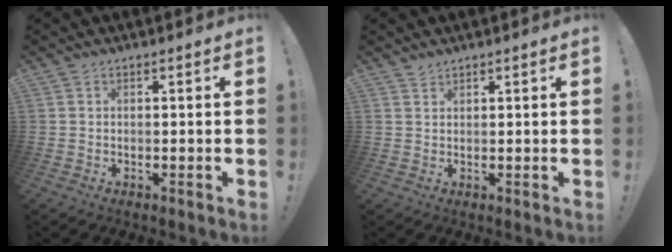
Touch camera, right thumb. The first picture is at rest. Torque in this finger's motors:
{"motor_torque": [-0.06, -0.08, 0.14, 0.01, 0.00]}